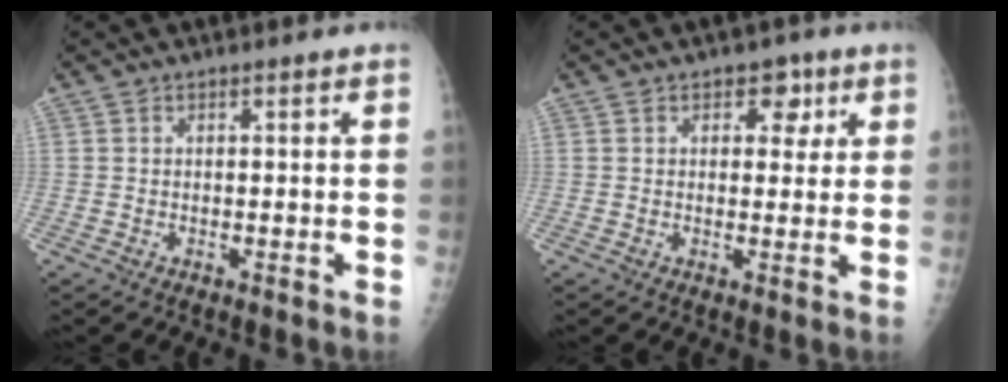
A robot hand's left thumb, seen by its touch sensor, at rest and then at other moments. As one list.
[{"total": 4.3, "force": [1.8, 3.2, 2.4], "torque": [0.007, -0.003, 0.017]}]